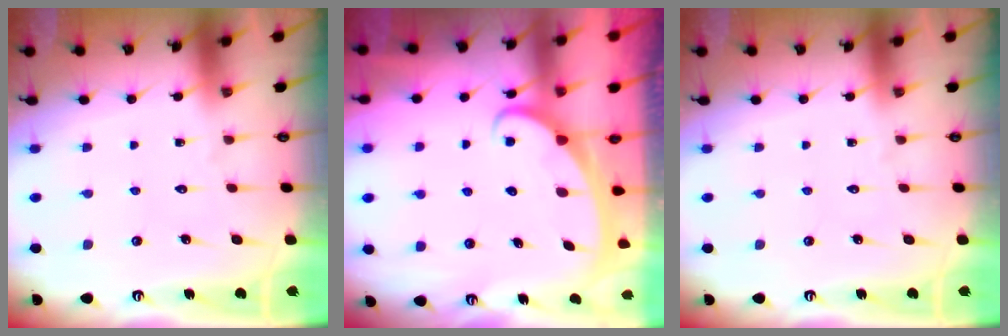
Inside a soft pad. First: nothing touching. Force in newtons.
{"total": 2.6, "press": 2.5, "slide": 0.3}
{"total": 0.0}